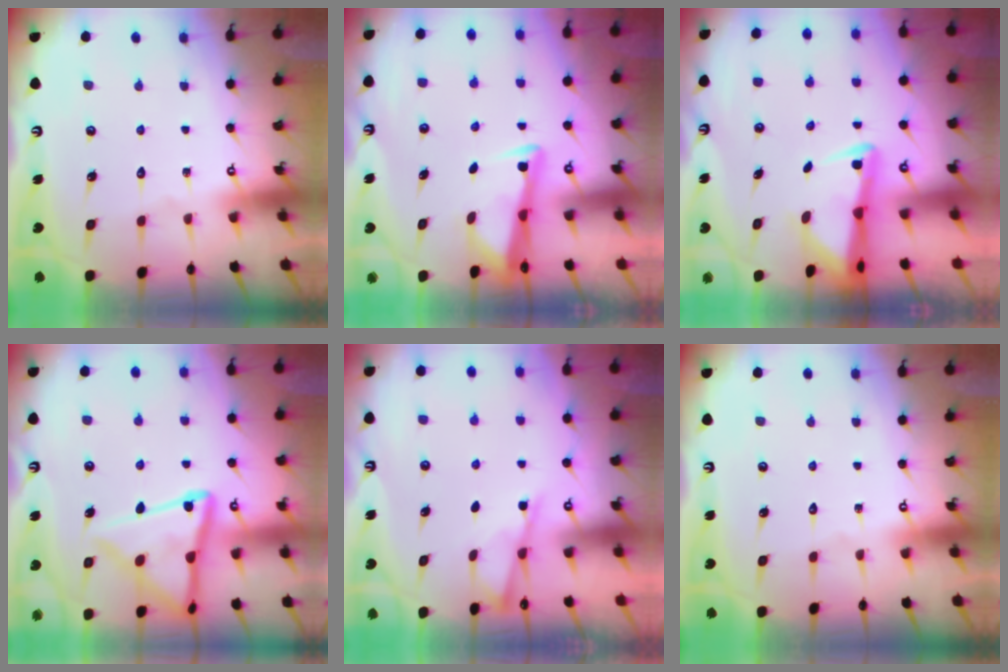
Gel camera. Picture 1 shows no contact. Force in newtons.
{"total": 3.5, "press": 3.5, "slide": 0.3}
{"total": 3.2, "press": 3.2, "slide": 0.7}
{"total": 15.0, "press": 14.9, "slide": 1.1}
{"total": 2.6, "press": 2.6, "slide": 0.4}
{"total": 0.0}